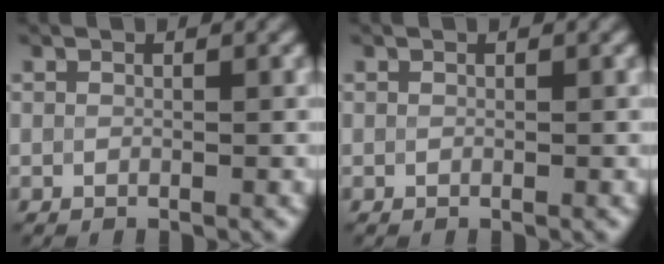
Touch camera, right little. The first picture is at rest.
{"total": 0.0}